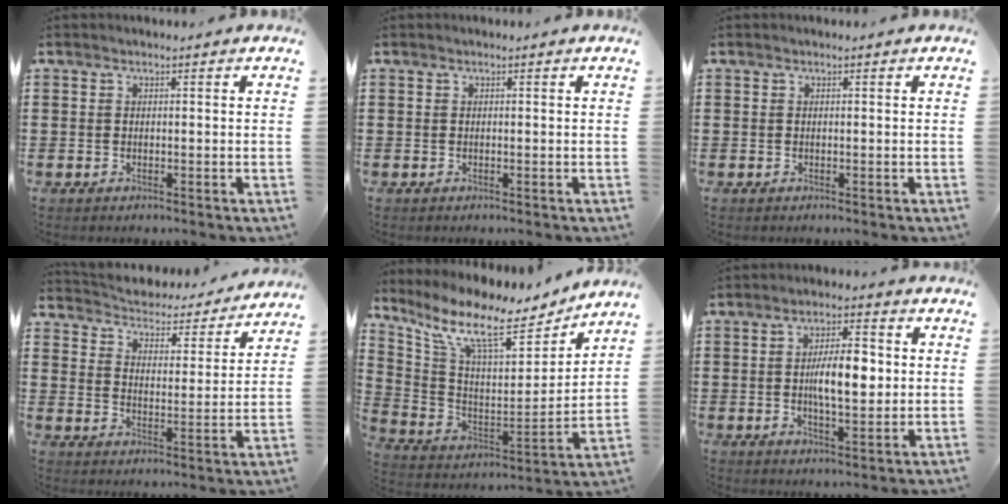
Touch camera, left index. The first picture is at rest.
{"total": 0.0}
{"total": 0.0}
{"total": 3.5, "force": [3.4, 0.3, 0.0], "torque": [-0.024, -0.034, 0.051]}
{"total": 11.0, "force": [8.4, 2.3, 6.6], "torque": [-0.164, -0.053, 0.139]}
{"total": 7.6, "force": [0.3, 2.8, 7.0], "torque": [-0.114, 0.002, 0.000]}